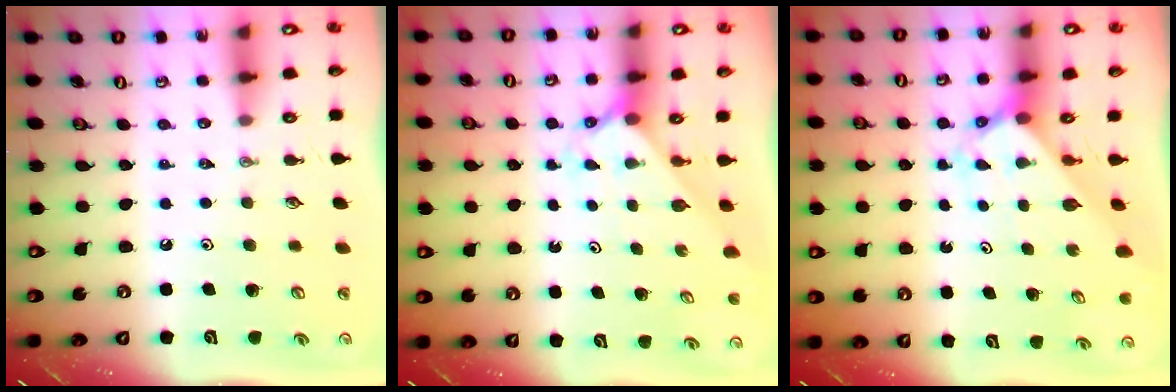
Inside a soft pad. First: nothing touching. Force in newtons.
{"total": 2.0, "press": 2.0, "slide": 0.2}
{"total": 2.1, "press": 2.1, "slide": 0.2}